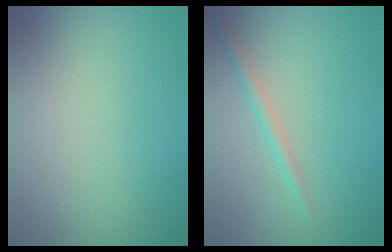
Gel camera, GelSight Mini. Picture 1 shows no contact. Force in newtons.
{"total": 1.3, "press": 1.3, "slide": 0.0}